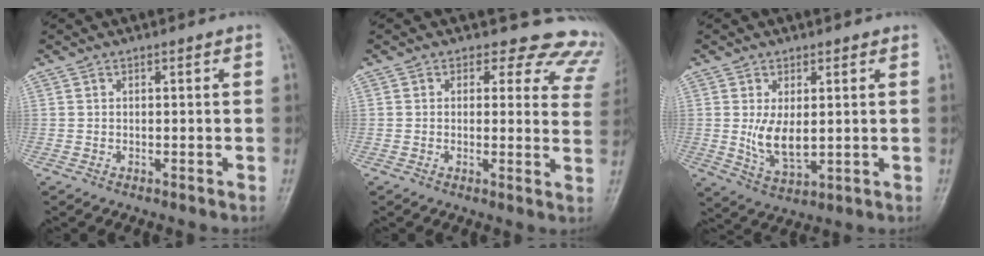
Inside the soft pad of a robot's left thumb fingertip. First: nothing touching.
{"total": 12.1, "force": [10.2, 6.1, 2.4], "torque": [0.027, -0.057, 0.075]}
{"total": 6.8, "force": [0.7, 3.7, 5.6], "torque": [-0.093, -0.019, 0.024]}